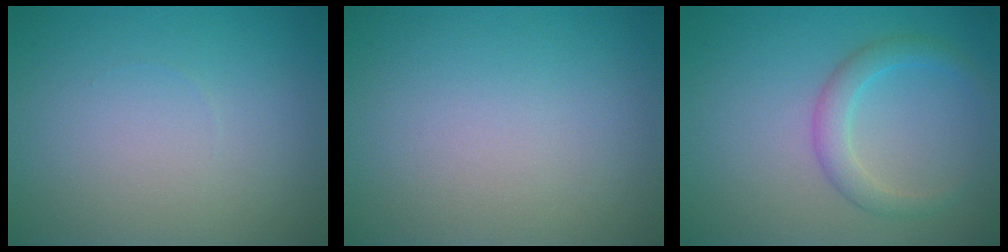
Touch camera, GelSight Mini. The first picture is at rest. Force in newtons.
{"total": 0.0}
{"total": 2.4, "press": 2.4, "slide": 0.1}